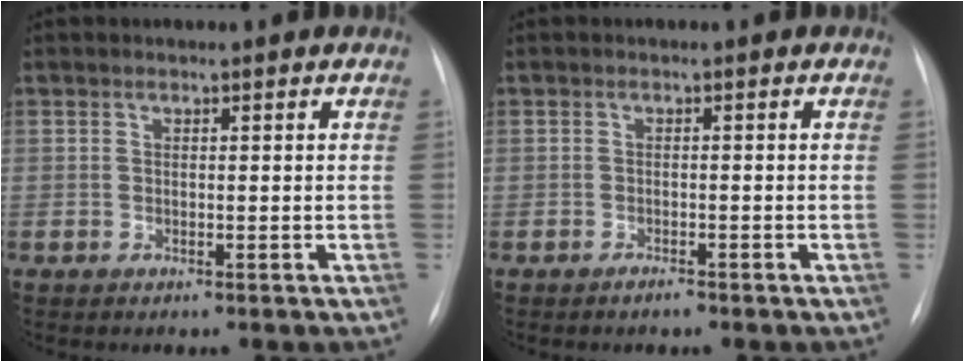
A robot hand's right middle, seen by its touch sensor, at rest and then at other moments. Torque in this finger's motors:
{"motor_torque": [0.27, -0.27, 0.03, 0.00]}